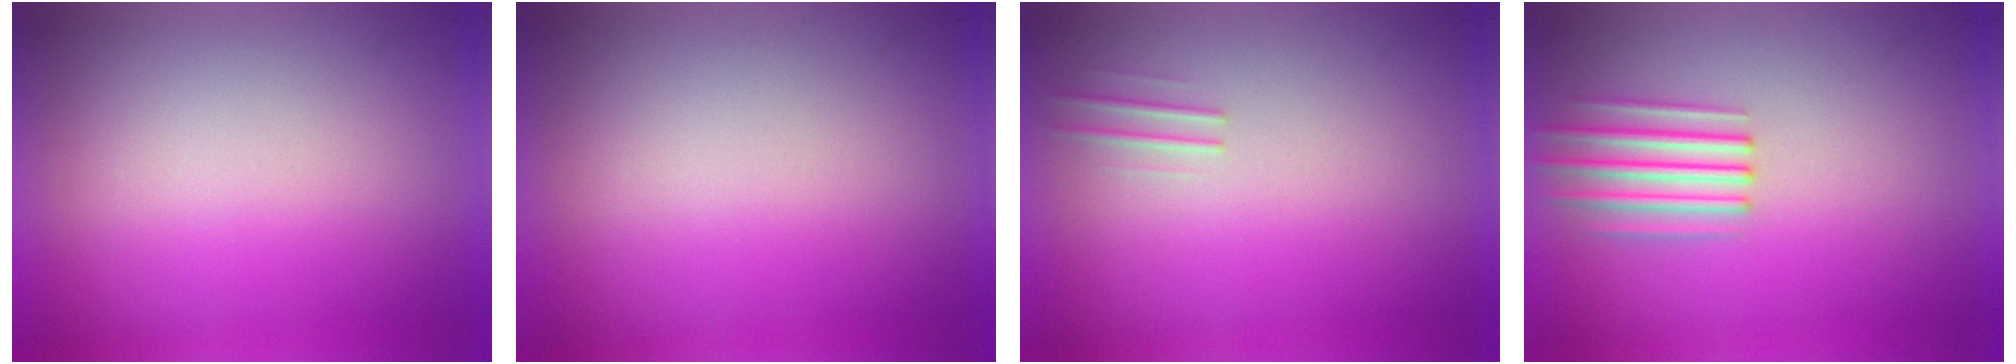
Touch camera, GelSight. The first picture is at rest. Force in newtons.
{"total": 0.0}
{"total": 1.1}
{"total": 2.7}